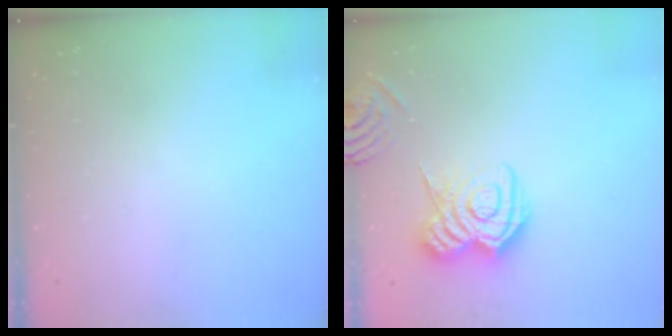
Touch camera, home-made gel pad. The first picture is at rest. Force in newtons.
{"total": 10.2, "press": 10.1, "slide": 1.4}